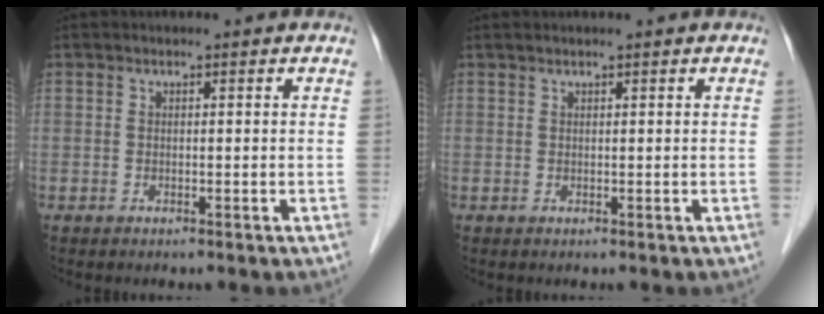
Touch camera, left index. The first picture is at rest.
{"total": 0.9, "force": [0.8, -0.1, 0.4], "torque": [-0.008, 0.012, 0.019]}